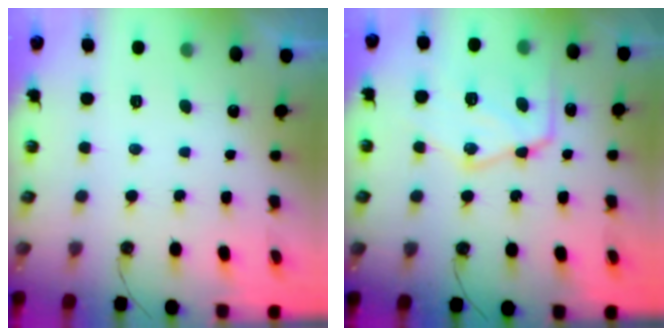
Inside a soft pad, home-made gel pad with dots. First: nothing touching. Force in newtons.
{"total": 16.6, "press": 16.5, "slide": 1.5}